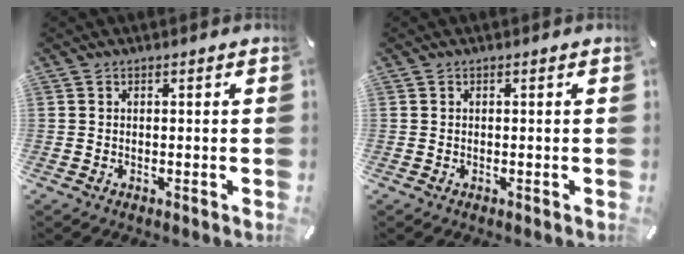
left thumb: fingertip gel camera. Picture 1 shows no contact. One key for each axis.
{"total": 0.0}